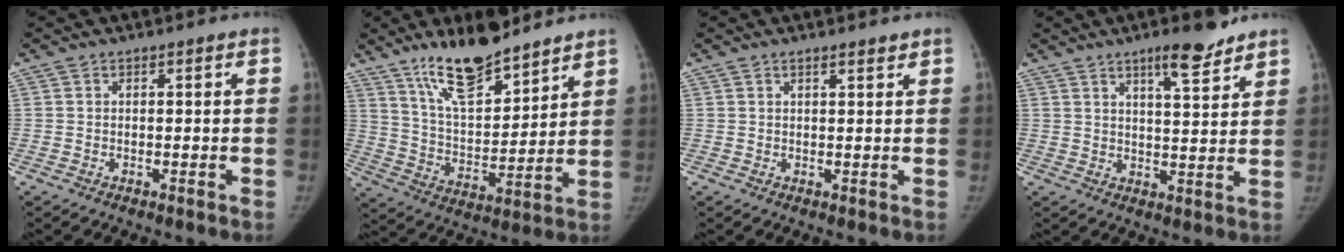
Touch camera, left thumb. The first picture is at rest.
{"total": 15.5, "force": [11.9, 4.7, 8.8], "torque": [-0.119, -0.073, 0.216]}
{"total": 1.3, "force": [1.1, 0.2, 0.7], "torque": [-0.004, -0.006, 0.017]}
{"total": 7.9, "force": [5.6, 1.6, 5.3], "torque": [-0.064, -0.036, 0.084]}